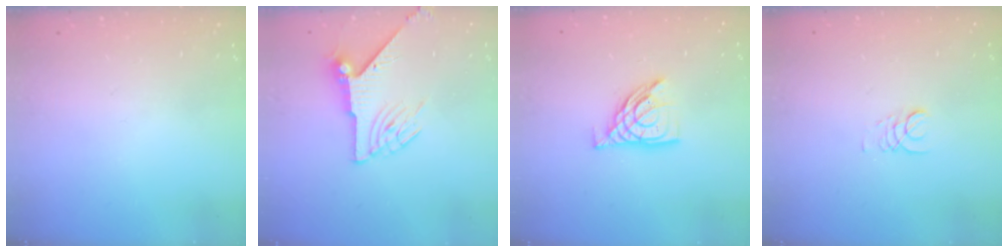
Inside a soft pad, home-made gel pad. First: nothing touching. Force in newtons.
{"total": 7.4, "press": 7.4, "slide": 0.1}
{"total": 10.7, "press": 10.6, "slide": 1.2}
{"total": 3.4, "press": 3.4, "slide": 0.3}